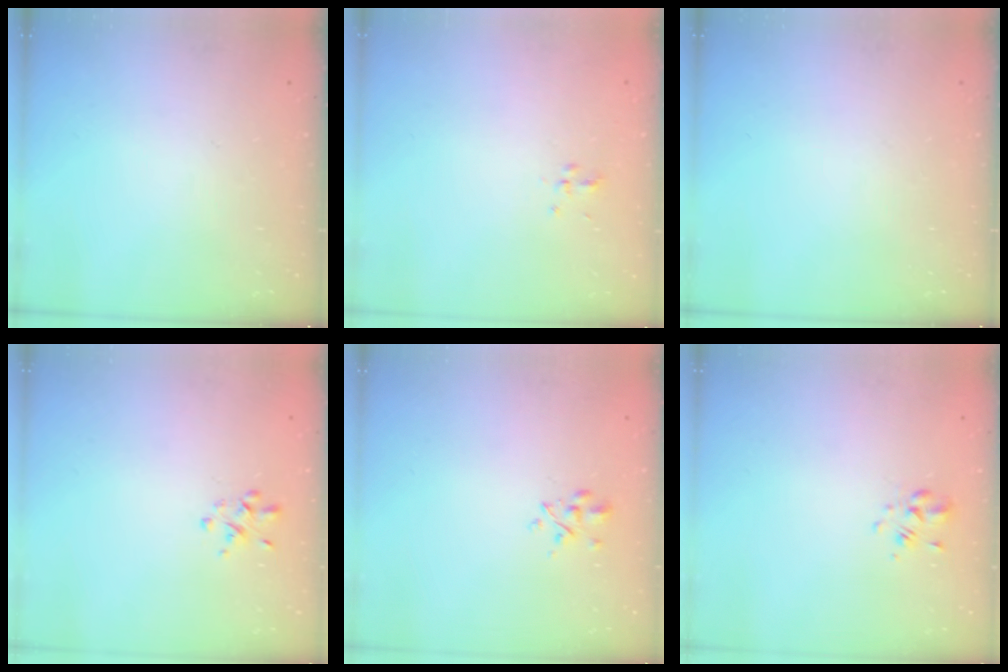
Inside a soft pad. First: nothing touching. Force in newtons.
{"total": 2.0, "press": 1.8, "slide": 0.8}
{"total": 0.0}
{"total": 1.8, "press": 1.8, "slide": 0.5}
{"total": 2.3, "press": 2.2, "slide": 0.9}
{"total": 2.1, "press": 1.9, "slide": 0.7}